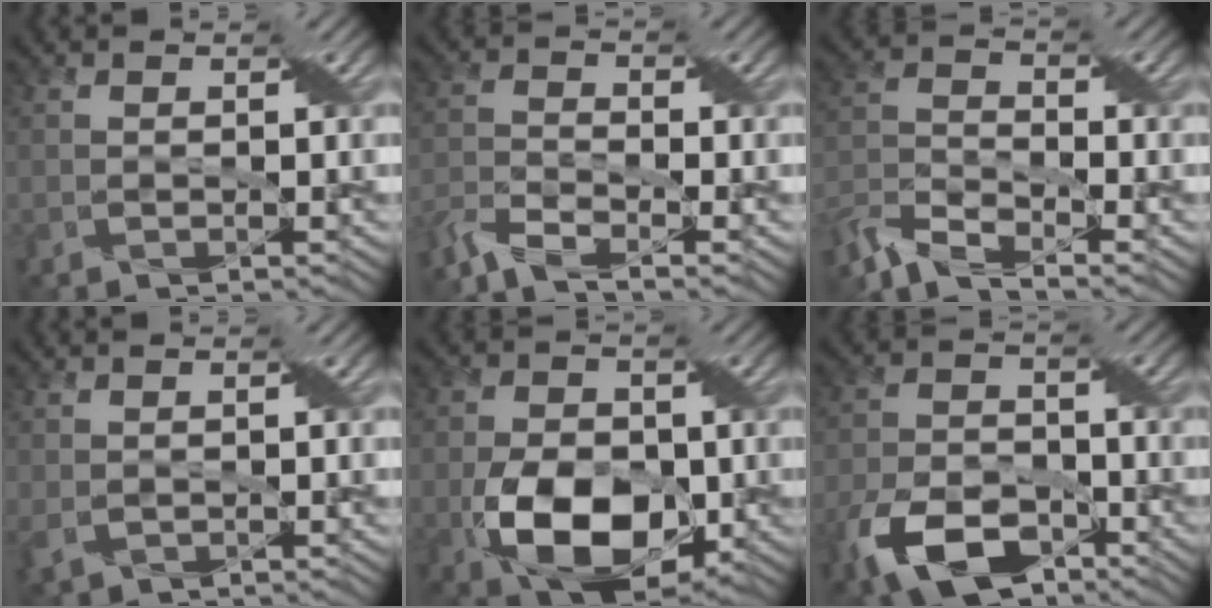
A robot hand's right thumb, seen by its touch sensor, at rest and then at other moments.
{"total": 5.3, "force": [-4.4, 1.1, 2.8], "torque": [-0.066, -0.008, -0.098]}
{"total": 6.8, "force": [-5.7, 1.6, 3.2], "torque": [-0.077, -0.011, -0.127]}
{"total": 1.7, "force": [0.1, 1.3, 1.1], "torque": [-0.032, -0.004, 0.006]}
{"total": 11.4, "force": [-3.0, 7.2, 8.3], "torque": [-0.164, -0.022, -0.051]}
{"total": 10.4, "force": [-6.1, 5.6, 6.2], "torque": [-0.139, -0.019, -0.118]}